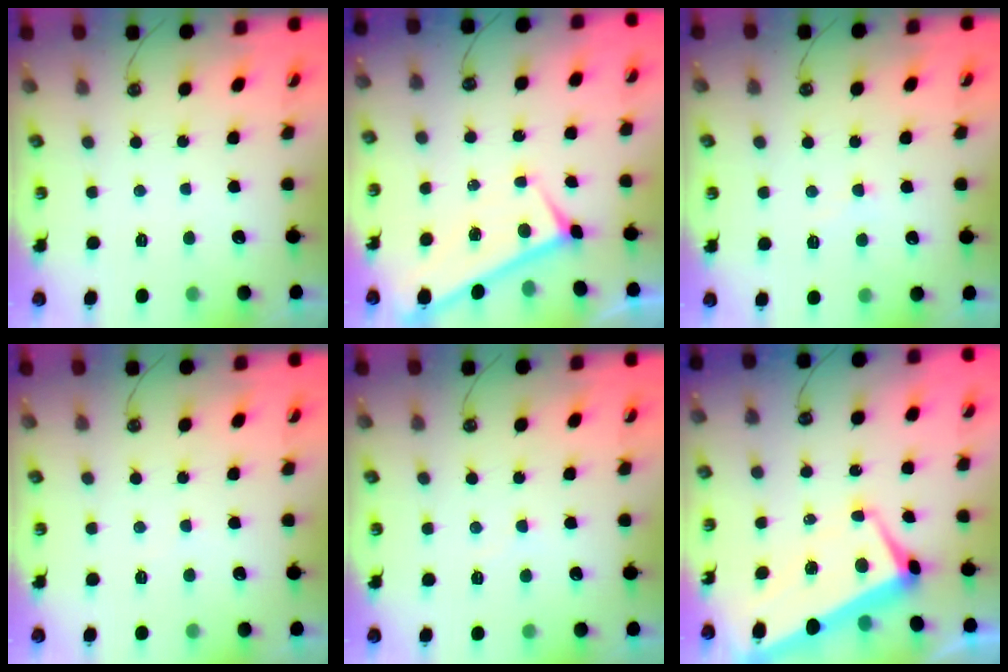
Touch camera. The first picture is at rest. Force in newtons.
{"total": 0.0}
{"total": 3.5, "press": 3.4, "slide": 0.8}
{"total": 2.4, "press": 2.4, "slide": 0.2}
{"total": 6.1, "press": 6.1, "slide": 0.3}
{"total": 1.7, "press": 1.1, "slide": 1.3}